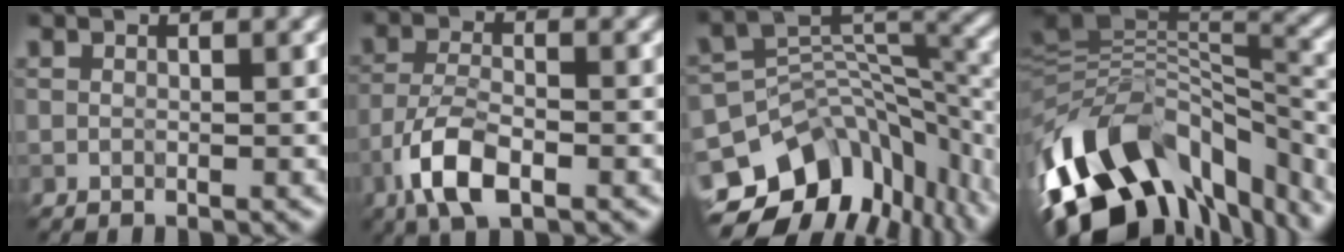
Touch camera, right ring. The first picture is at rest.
{"total": 5.3, "force": [-2.9, 2.1, 3.9], "torque": [-0.080, 0.000, -0.062]}
{"total": 13.0, "force": [-7.6, 8.0, 6.8], "torque": [-0.131, -0.009, -0.105]}
{"total": 14.4, "force": [-7.7, 7.7, 9.4], "torque": [-0.178, 0.015, -0.124]}